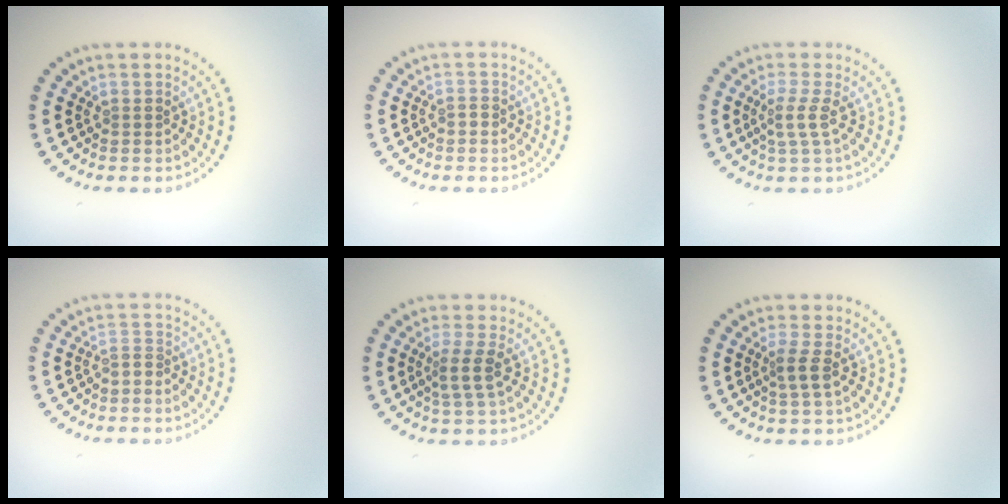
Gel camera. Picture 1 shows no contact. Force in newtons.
{"total": 0.8, "press": 0.8, "slide": 0.1}
{"total": 2.0, "press": 1.6, "slide": 1.3}
{"total": 0.9, "press": 0.6, "slide": 0.6}
{"total": 2.3, "press": 1.9, "slide": 1.4}
{"total": 1.6, "press": 1.3, "slide": 1.0}